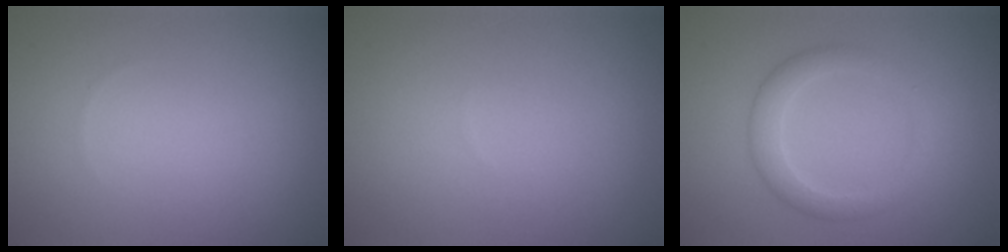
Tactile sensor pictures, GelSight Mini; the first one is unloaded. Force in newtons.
{"total": 0.0}
{"total": 2.7, "press": 2.7, "slide": 0.2}